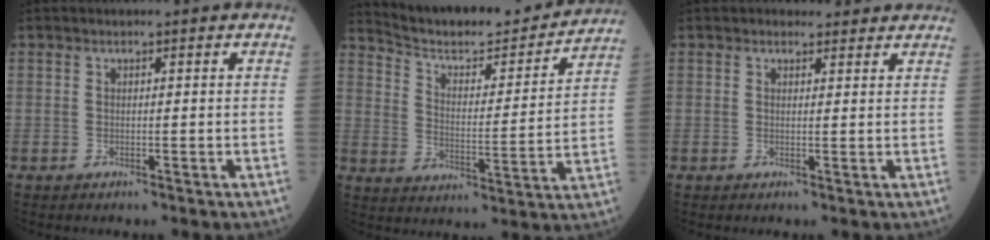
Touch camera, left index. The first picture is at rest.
{"total": 17.6, "force": [16.8, 2.0, 4.9], "torque": [-0.082, -0.023, 0.239]}
{"total": 2.8, "force": [2.5, 1.2, 0.2], "torque": [0.001, 0.006, 0.024]}